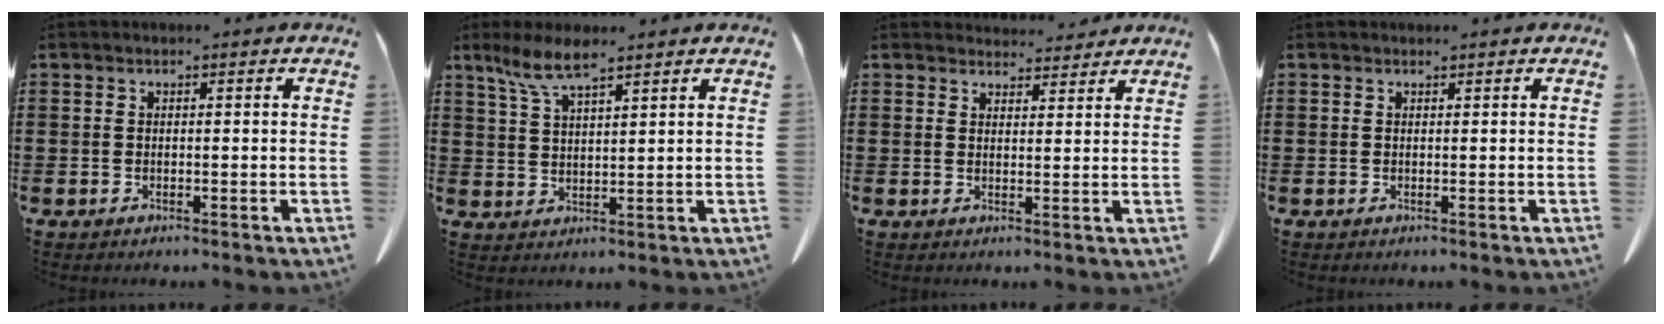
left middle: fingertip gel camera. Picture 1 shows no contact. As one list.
[{"total": 5.4, "force": [3.8, 0.8, 3.7], "torque": [-0.083, -0.004, 0.068]}, {"total": 3.6, "force": [3.5, 0.7, 0.3], "torque": [-0.008, -0.015, 0.065]}, {"total": 0.0}]